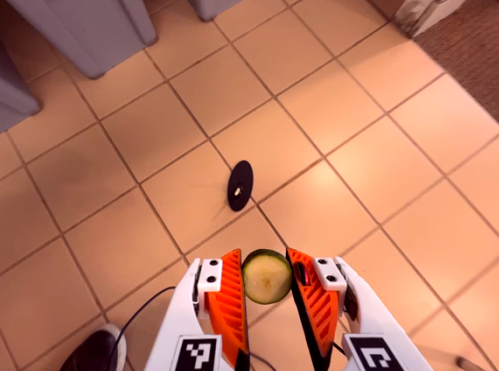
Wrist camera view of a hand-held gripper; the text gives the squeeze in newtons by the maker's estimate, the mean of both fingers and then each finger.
{"total": 5.4, "left": 4.9, "right": 6.0}